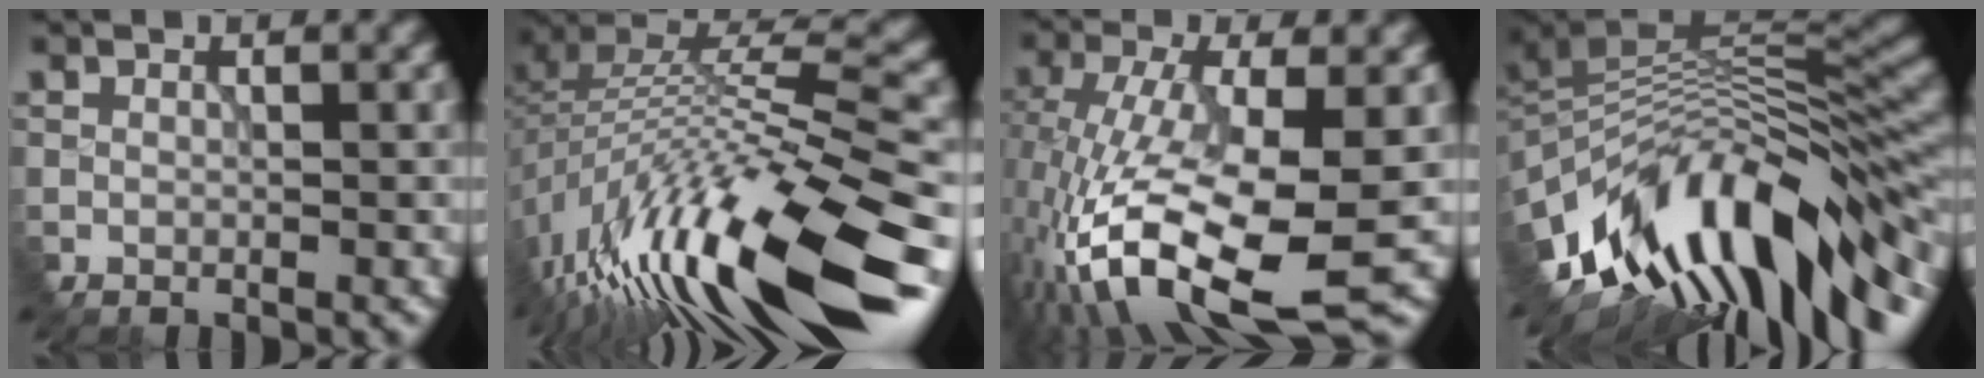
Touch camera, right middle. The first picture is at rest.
{"total": 15.4, "force": [-7.7, 4.1, 12.6], "torque": [-0.230, 0.019, -0.140]}
{"total": 12.6, "force": [-4.1, 4.6, 11.1], "torque": [-0.223, -0.020, -0.072]}
{"total": 14.6, "force": [-6.0, 6.0, 11.9], "torque": [-0.210, 0.014, -0.102]}